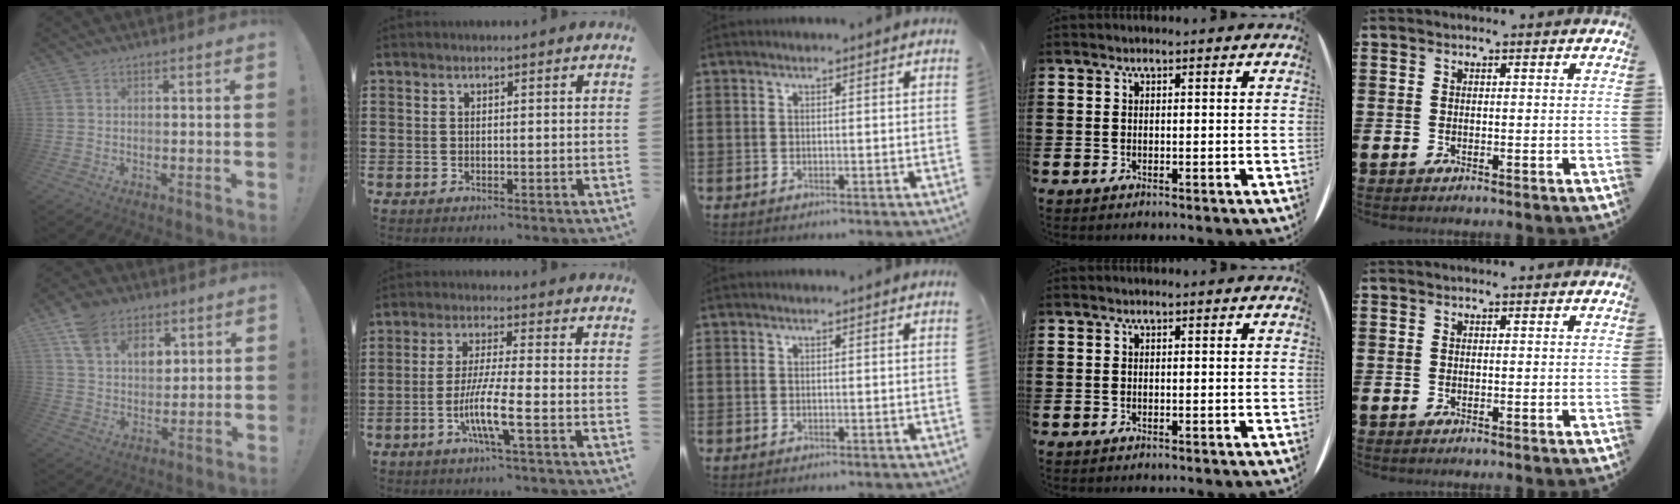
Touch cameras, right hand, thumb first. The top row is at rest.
{"thumb": {"total": 12.9, "force": [7.3, 8.9, 5.9], "torque": [-0.101, -0.033, 0.142]}, "index": {"total": 7.8, "force": [-3.0, 0.5, 7.2], "torque": [-0.154, -0.016, -0.063]}}